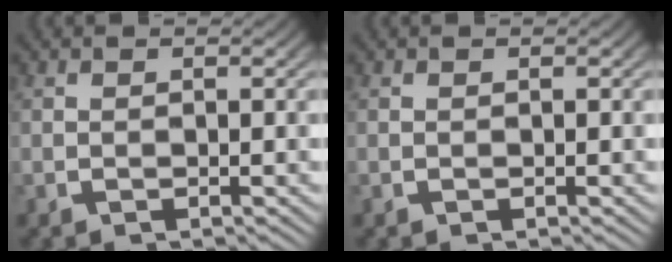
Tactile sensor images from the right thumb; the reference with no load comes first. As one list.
[{"total": 0.0}]